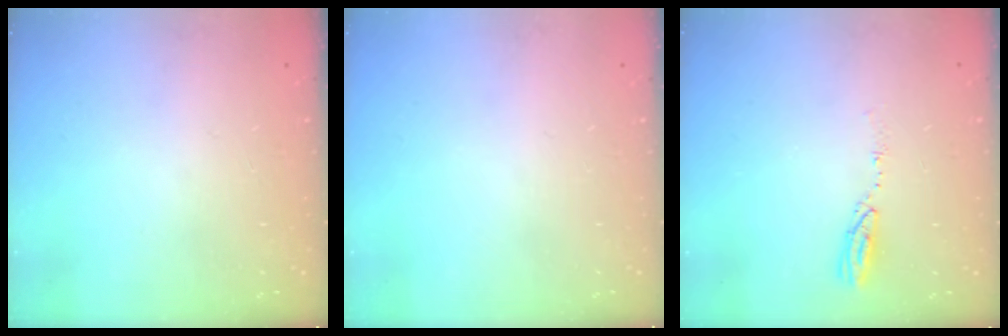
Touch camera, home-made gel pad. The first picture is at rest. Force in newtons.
{"total": 0.0}
{"total": 3.7, "press": 3.7, "slide": 0.2}